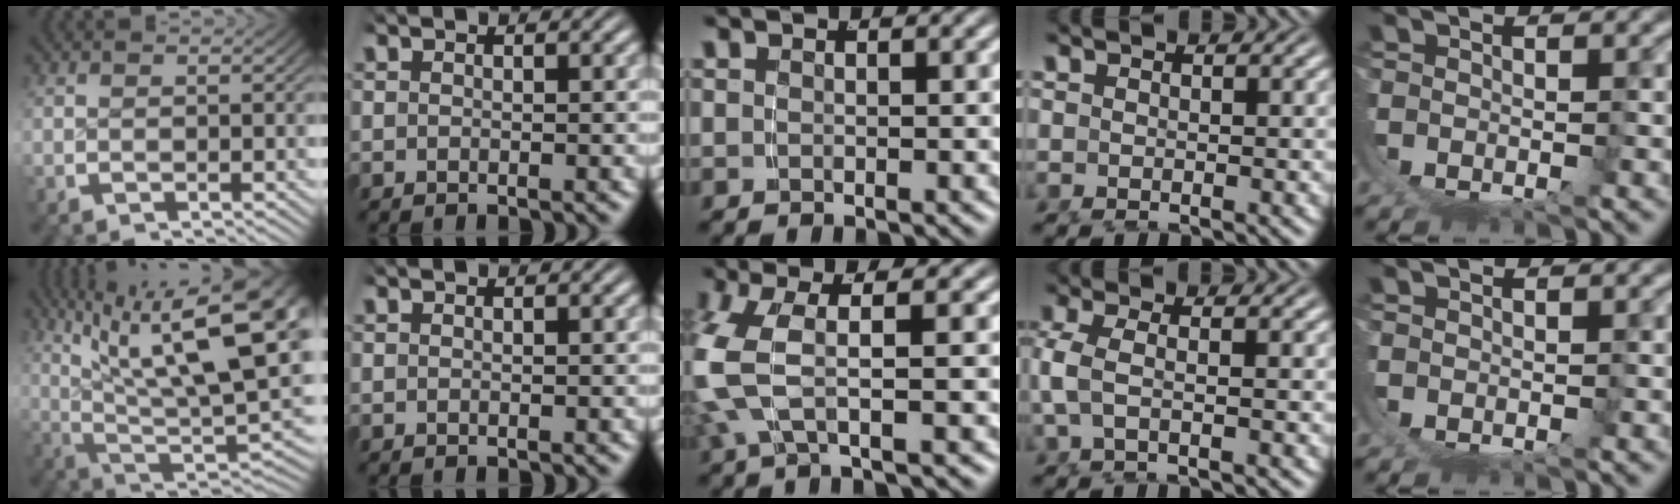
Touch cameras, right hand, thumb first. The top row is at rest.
{"thumb": {"total": 17.6, "force": [2.5, 9.9, 14.4], "torque": [-0.241, -0.050, 0.064]}, "middle": {"total": 5.8, "force": [0.8, 2.6, 5.1], "torque": [-0.120, 0.007, 0.011]}, "ring": {"total": 2.9, "force": [-0.3, 1.0, 2.6], "torque": [-0.069, -0.009, -0.001]}}